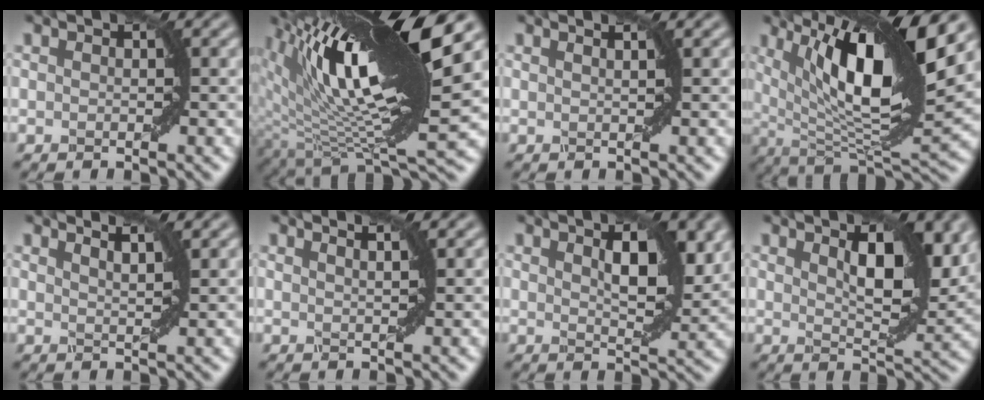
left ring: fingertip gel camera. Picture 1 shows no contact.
{"total": 15.8, "force": [5.5, 4.7, 14.0], "torque": [-0.244, 0.004, 0.102]}
{"total": 1.6, "force": [1.1, 0.5, 1.1], "torque": [0.002, -0.003, -0.002]}
{"total": 13.6, "force": [5.0, 3.8, 12.1], "torque": [-0.191, 0.001, 0.088]}
{"total": 2.9, "force": [2.3, 0.6, 1.5], "torque": [-0.002, 0.005, 0.012]}
{"total": 2.7, "force": [1.9, 0.9, 1.7], "torque": [-0.001, 0.008, -0.004]}
{"total": 5.3, "force": [2.3, 1.8, 4.4], "torque": [-0.069, 0.000, 0.038]}
{"total": 6.7, "force": [2.9, 2.4, 5.5], "torque": [-0.084, -0.003, 0.049]}